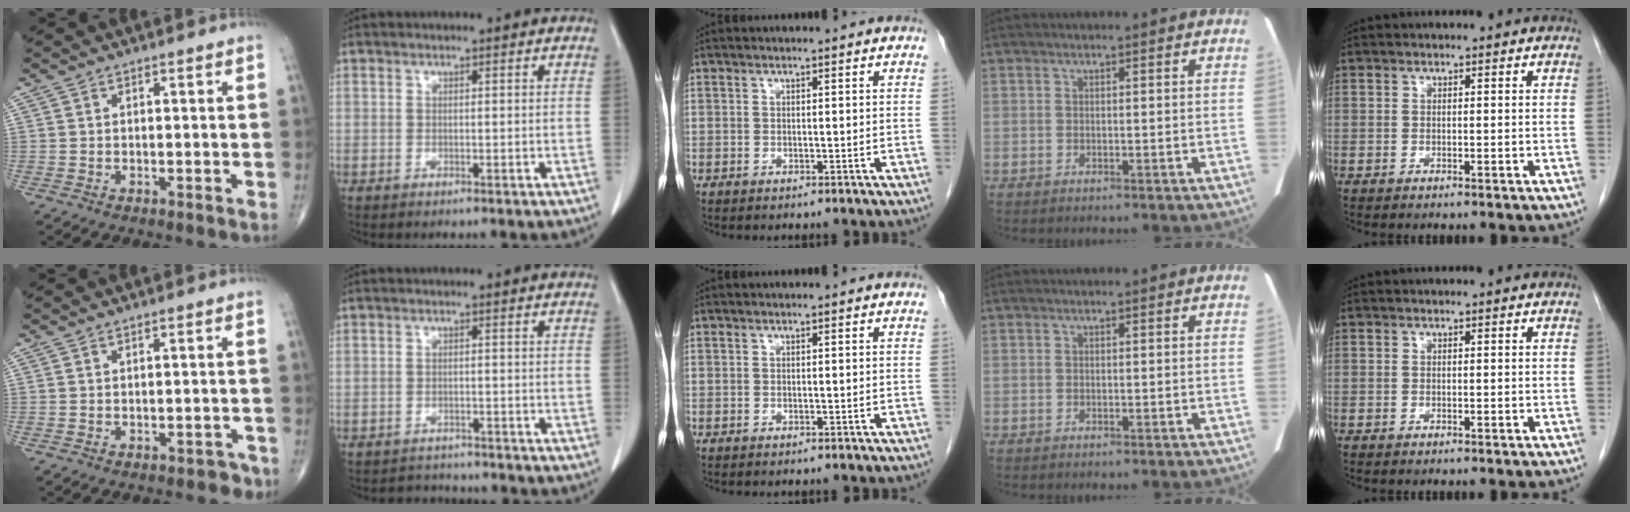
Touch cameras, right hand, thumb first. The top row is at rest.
{"thumb": {"total": 2.4, "force": [-1.8, 1.5, 0.8], "torque": [0.001, 0.014, -0.020]}, "index": {"total": 2.9, "force": [-2.8, 0.8, -0.6], "torque": [0.006, -0.002, -0.040]}}